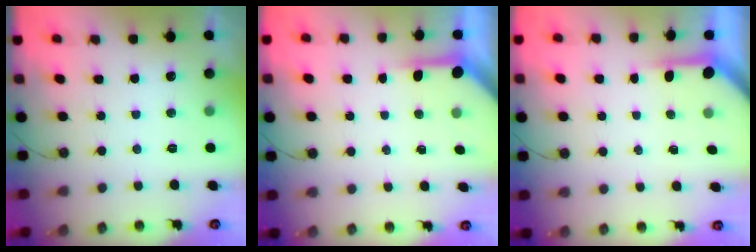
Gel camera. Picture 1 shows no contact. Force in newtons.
{"total": 3.9, "press": 3.8, "slide": 0.3}
{"total": 3.8, "press": 3.8, "slide": 0.3}